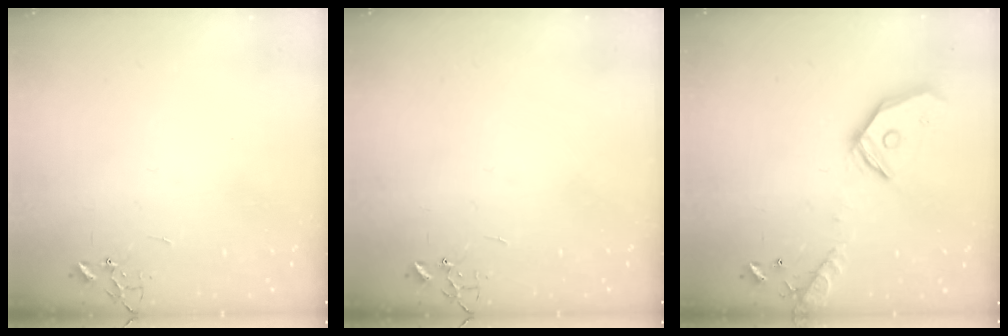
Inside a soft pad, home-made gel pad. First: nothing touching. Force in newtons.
{"total": 0.0}
{"total": 17.6, "press": 17.4, "slide": 2.7}